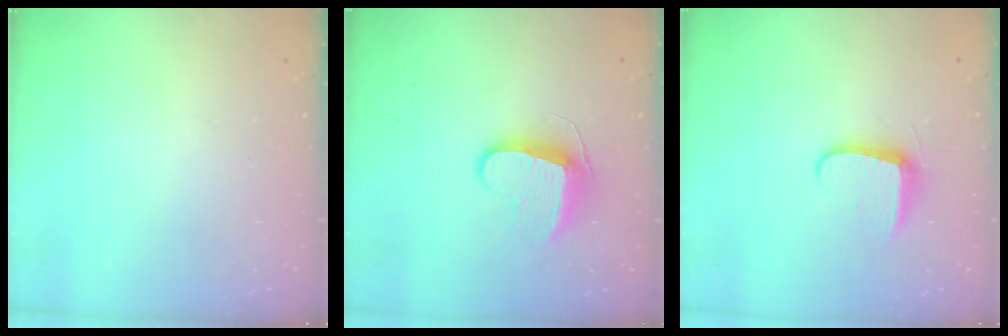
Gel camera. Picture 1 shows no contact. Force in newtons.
{"total": 9.3, "press": 9.3, "slide": 0.0}
{"total": 7.1, "press": 7.0, "slide": 0.9}